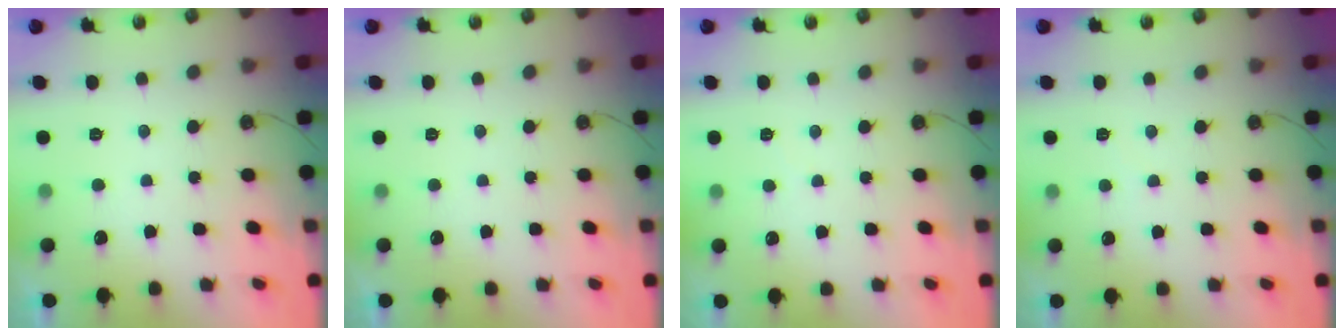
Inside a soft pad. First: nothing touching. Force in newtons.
{"total": 0.0}
{"total": 3.2, "press": 3.1, "slide": 0.5}
{"total": 2.4, "press": 2.4, "slide": 0.4}